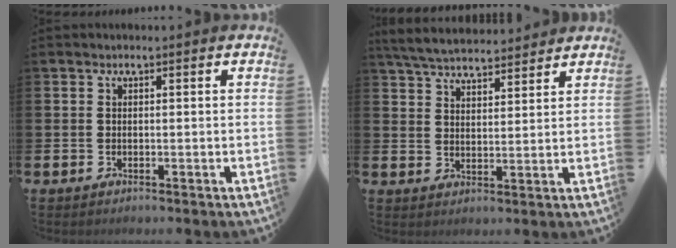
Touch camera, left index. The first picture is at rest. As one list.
[{"total": 5.7, "force": [5.6, 0.7, 1.0], "torque": [-0.044, -0.025, 0.102]}]